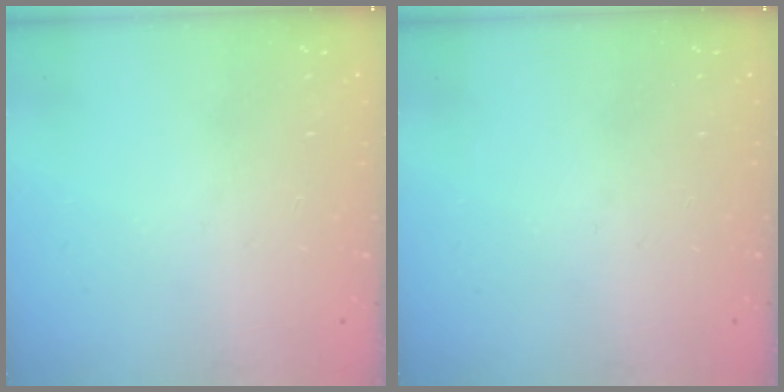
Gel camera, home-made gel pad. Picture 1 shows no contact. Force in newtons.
{"total": 0.0}